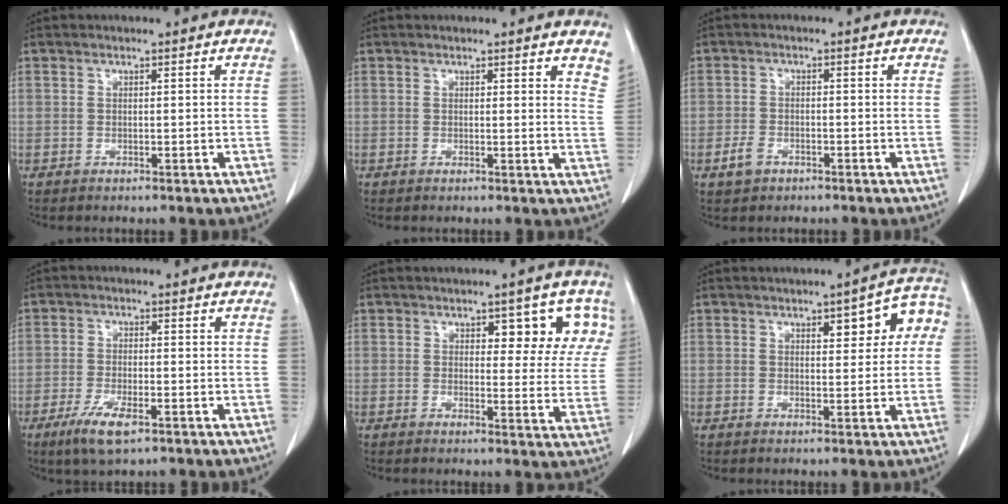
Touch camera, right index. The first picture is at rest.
{"total": 5.4, "force": [4.8, 1.4, 2.1], "torque": [-0.013, -0.017, 0.032]}
{"total": 2.7, "force": [-1.5, 1.8, 1.3], "torque": [-0.027, 0.003, -0.021]}
{"total": 5.7, "force": [-3.3, 1.5, 4.5], "torque": [-0.092, -0.010, -0.055]}
{"total": 8.1, "force": [4.0, 3.9, 5.8], "torque": [-0.046, 0.006, 0.042]}
{"total": 7.0, "force": [2.1, 2.4, 6.2], "torque": [-0.068, 0.025, 0.021]}